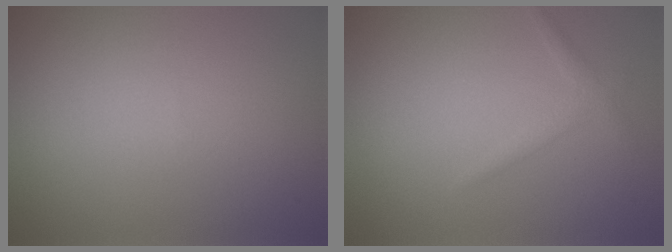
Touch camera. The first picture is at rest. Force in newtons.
{"total": 1.2, "press": 1.2, "slide": 0.1}